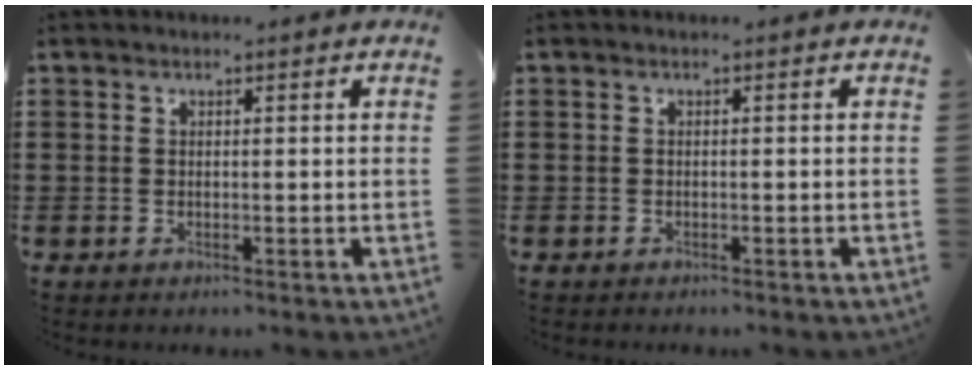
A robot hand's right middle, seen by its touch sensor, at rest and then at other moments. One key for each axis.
{"total": 0.7, "fx": -0.5, "fy": 0.4, "fz": -0.1, "tx": 0.003, "ty": 0.006, "tz": -0.014}